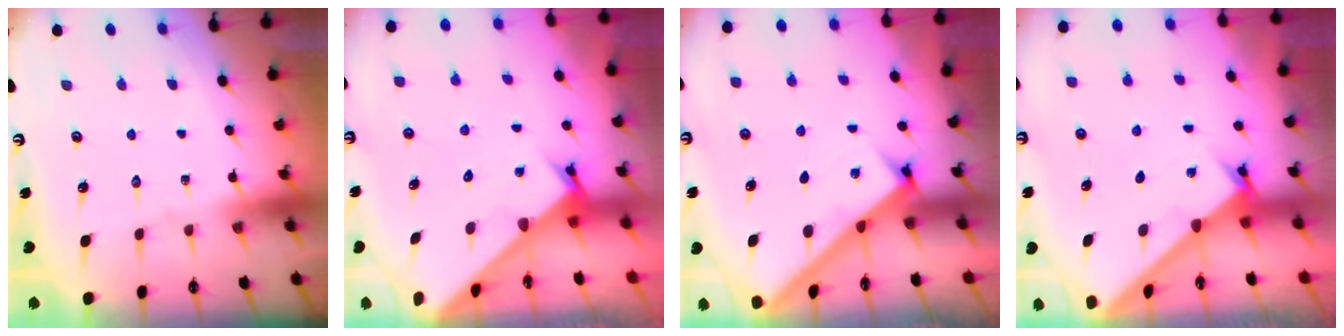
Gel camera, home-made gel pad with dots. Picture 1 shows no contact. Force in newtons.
{"total": 2.2, "press": 2.2, "slide": 0.2}
{"total": 2.7, "press": 2.7, "slide": 0.4}
{"total": 1.7, "press": 1.7, "slide": 0.1}